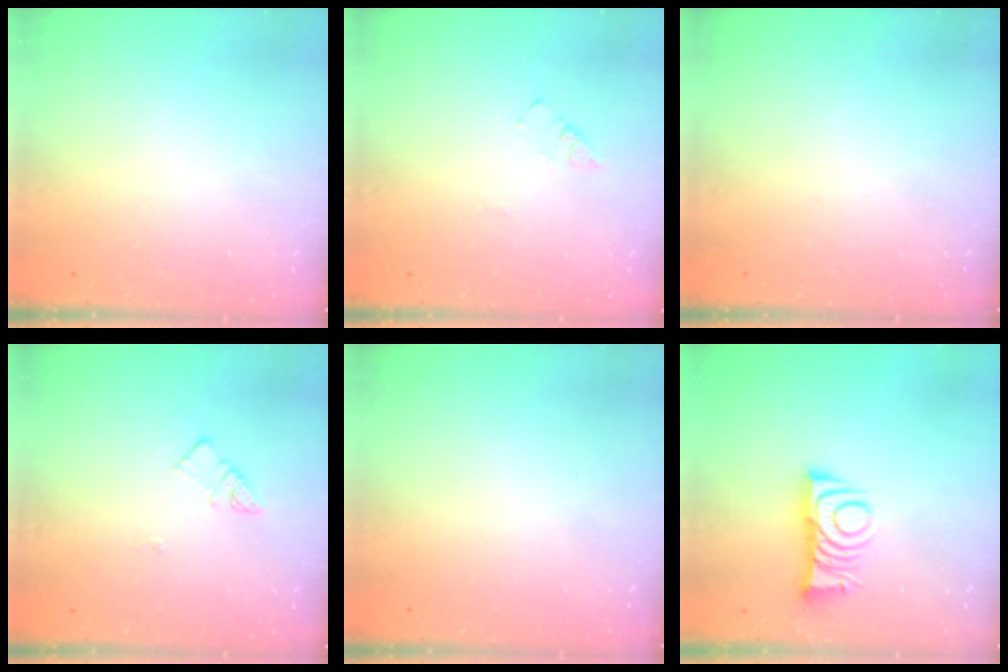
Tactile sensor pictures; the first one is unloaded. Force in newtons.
{"total": 3.1, "press": 3.1, "slide": 0.5}
{"total": 0.0}
{"total": 3.1, "press": 3.1, "slide": 0.3}
{"total": 1.5, "press": 1.5, "slide": 0.1}
{"total": 9.2, "press": 9.2, "slide": 0.3}